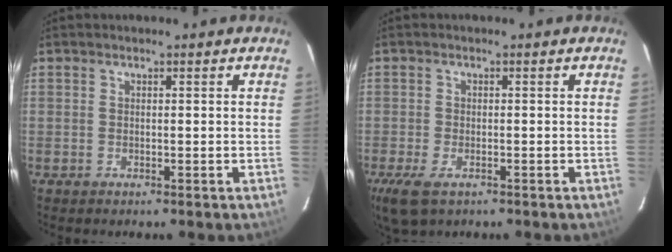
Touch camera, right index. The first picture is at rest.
{"total": 6.1, "force": [-3.4, 3.1, 4.0], "torque": [-0.094, -0.020, -0.062]}